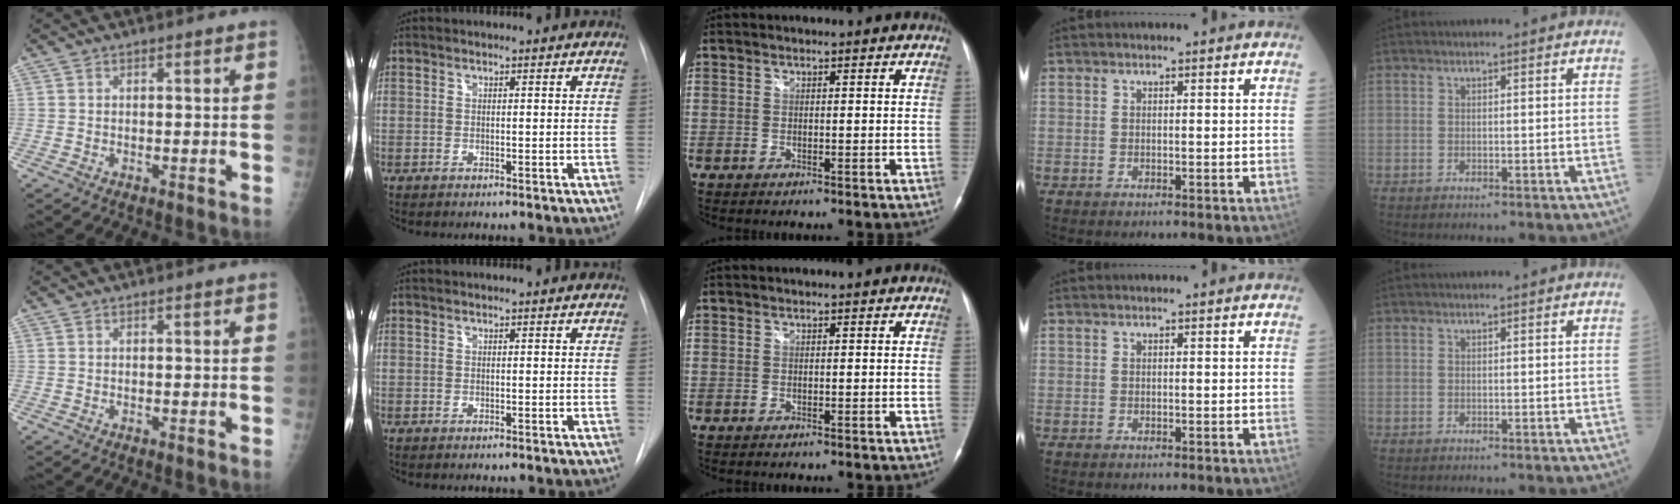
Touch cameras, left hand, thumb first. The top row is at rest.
{}